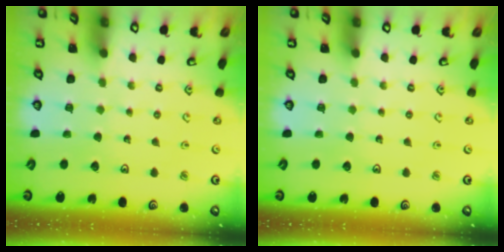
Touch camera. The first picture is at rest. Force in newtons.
{"total": 0.0}